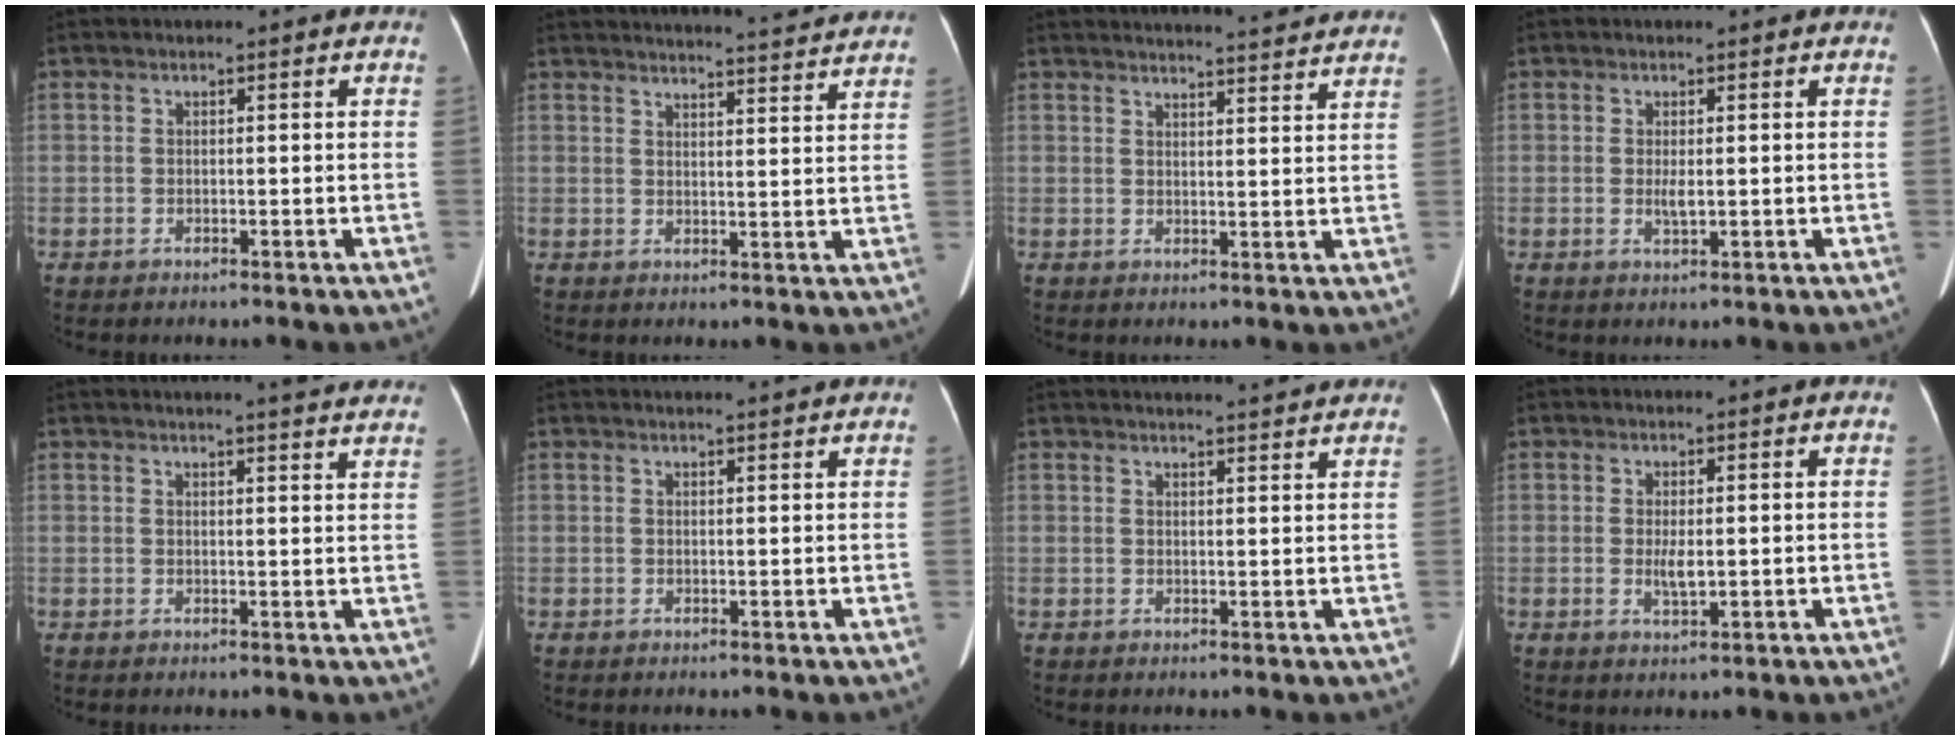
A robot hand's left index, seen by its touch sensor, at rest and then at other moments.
{"total": 18.3, "force": [17.6, 0.7, 5.2], "torque": [-0.076, -0.008, 0.217]}
{"total": 16.2, "force": [15.5, 0.6, 4.6], "torque": [-0.064, -0.002, 0.188]}
{"total": 1.5, "force": [0.1, 0.4, 1.4], "torque": [-0.031, -0.005, 0.004]}
{"total": 11.2, "force": [10.2, 0.7, 4.5], "torque": [-0.051, -0.004, 0.099]}
{"total": 3.9, "force": [3.6, -0.2, 1.3], "torque": [-0.019, 0.012, 0.042]}
{"total": 9.1, "force": [8.6, 0.3, 2.8], "torque": [-0.038, 0.014, 0.097]}
{"total": 2.3, "force": [0.0, 0.6, 2.2], "torque": [-0.043, -0.006, 0.005]}